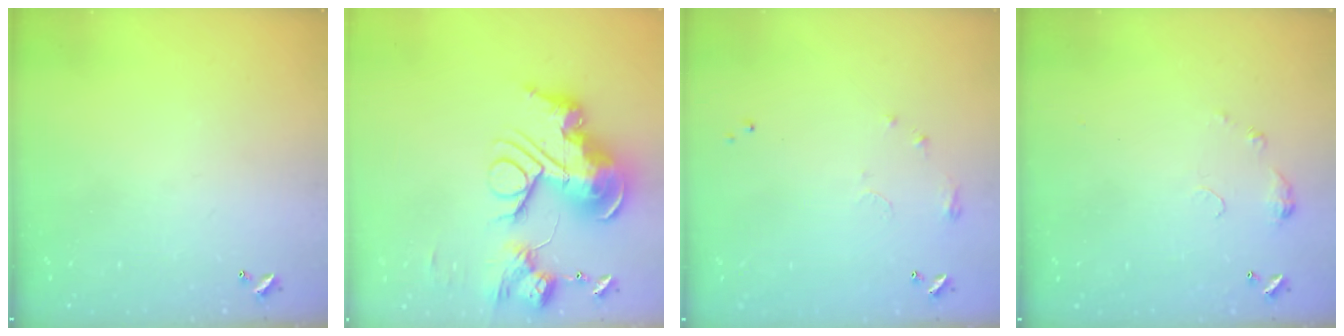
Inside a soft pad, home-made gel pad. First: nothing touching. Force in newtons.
{"total": 0.7, "press": 0.7, "slide": 0.0}
{"total": 6.3, "press": 6.3, "slide": 0.9}
{"total": 4.7, "press": 4.6, "slide": 0.7}